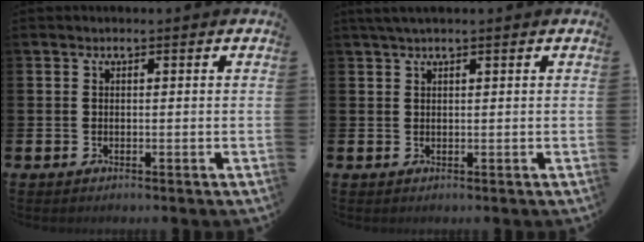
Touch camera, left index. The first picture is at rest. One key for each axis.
{"total": 1.5, "fx": 1.2, "fy": 0.0, "fz": 0.9, "tx": -0.021, "ty": 0.005, "tz": 0.021}